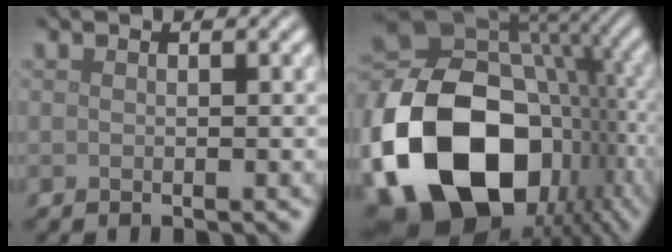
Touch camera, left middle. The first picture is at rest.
{"total": 19.2, "force": [-5.2, 13.9, 12.2], "torque": [-0.261, -0.032, -0.083]}